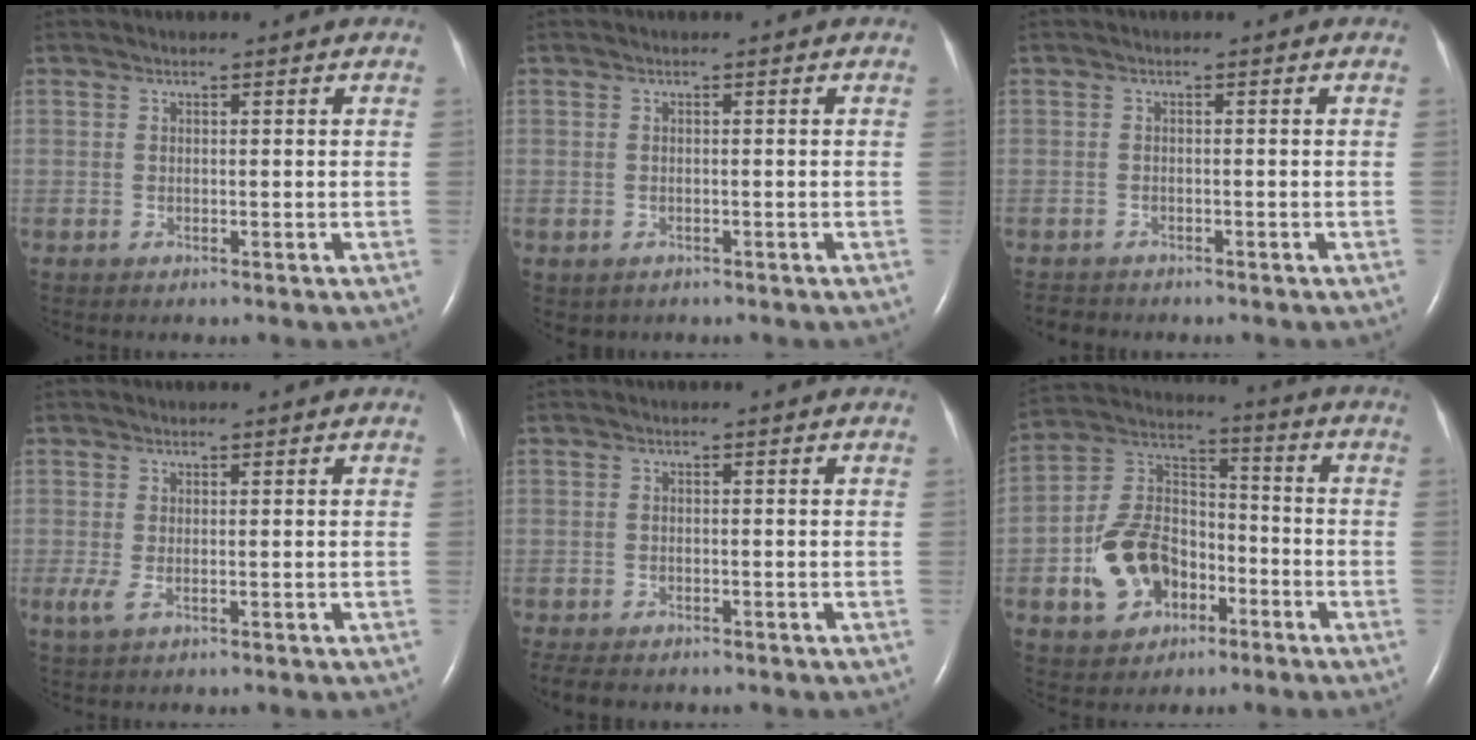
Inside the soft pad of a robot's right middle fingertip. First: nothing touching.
{"total": 1.1, "force": [-0.5, 0.9, 0.3], "torque": [-0.008, 0.002, 0.001]}
{"total": 1.9, "force": [-1.8, 0.7, 0.0], "torque": [-0.001, -0.004, -0.028]}
{"total": 1.7, "force": [-0.3, 0.4, 1.6], "torque": [-0.040, -0.006, -0.003]}
{"total": 4.7, "force": [-3.9, 1.7, 2.1], "torque": [-0.033, -0.010, -0.056]}
{"total": 12.4, "force": [-4.5, 8.6, 7.6], "torque": [-0.169, 0.027, -0.074]}